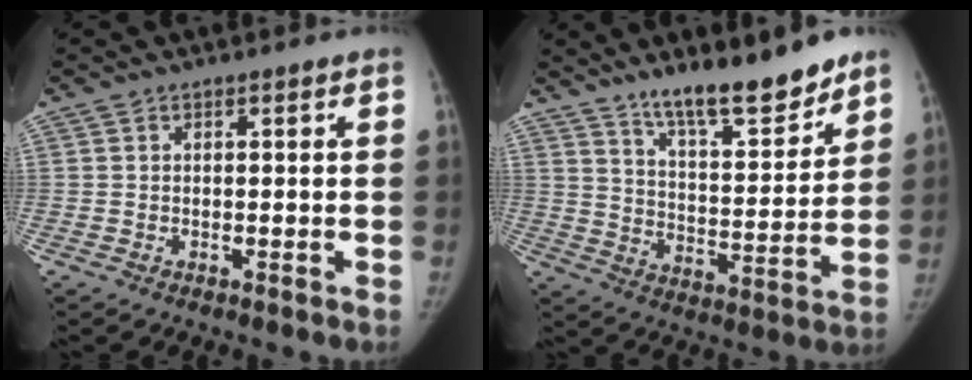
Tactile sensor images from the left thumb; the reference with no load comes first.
{"total": 14.8, "force": [11.8, 3.4, 8.3], "torque": [-0.100, -0.084, 0.197]}